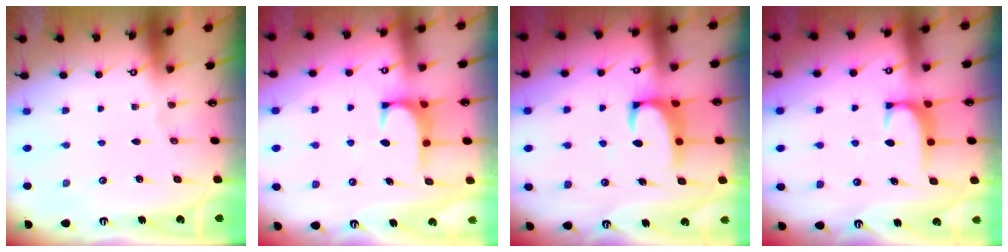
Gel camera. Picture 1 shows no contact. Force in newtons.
{"total": 1.7, "press": 1.5, "slide": 0.8}
{"total": 2.2, "press": 2.0, "slide": 0.9}
{"total": 1.6, "press": 1.5, "slide": 0.5}